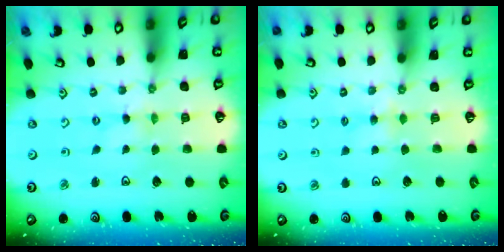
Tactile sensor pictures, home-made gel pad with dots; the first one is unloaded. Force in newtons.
{"total": 3.8, "press": 3.8, "slide": 0.6}